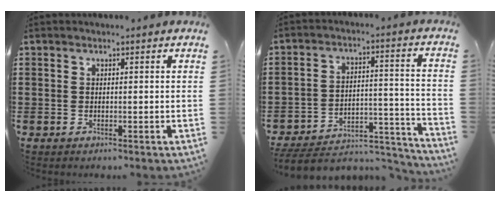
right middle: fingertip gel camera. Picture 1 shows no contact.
{"total": 5.4, "force": [-4.8, 1.2, 2.0], "torque": [-0.038, -0.002, -0.097]}